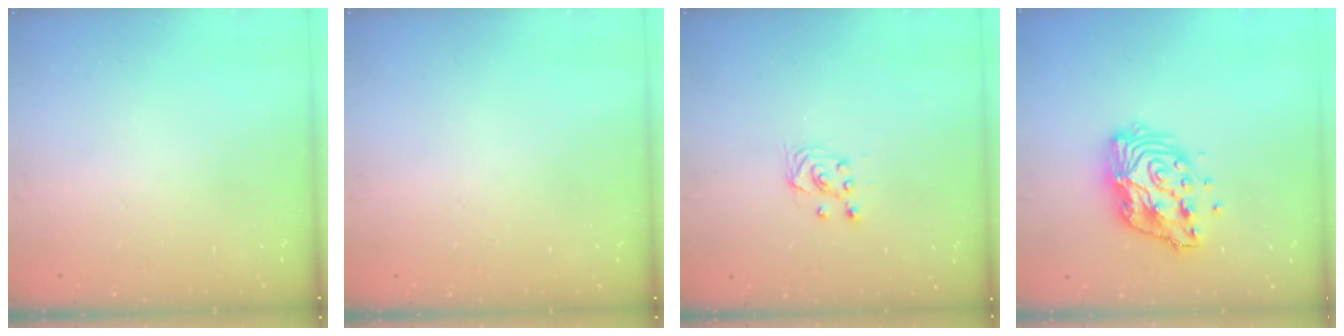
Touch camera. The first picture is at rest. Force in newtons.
{"total": 0.0}
{"total": 2.9, "press": 2.7, "slide": 1.0}
{"total": 12.4, "press": 12.3, "slide": 1.1}